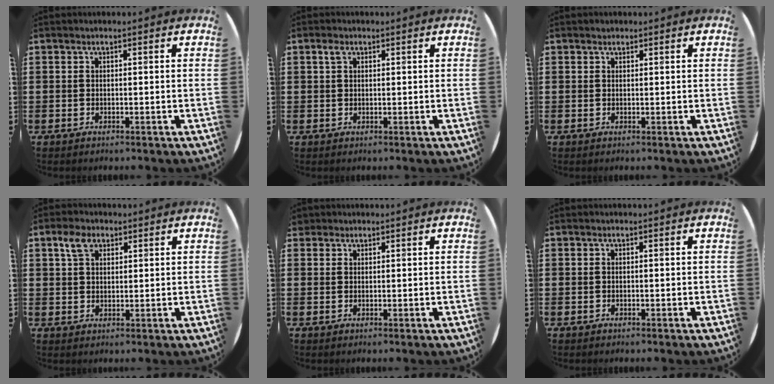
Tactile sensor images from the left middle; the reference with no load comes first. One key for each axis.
{"total": 1.4, "fx": 0.8, "fy": 1.0, "fz": 0.6, "tx": -0.006, "ty": 0.002, "tz": 0.013}
{"total": 0.5, "fx": 0.4, "fy": 0.3, "fz": -0.1, "tx": 0.011, "ty": 0.001, "tz": 0.006}
{"total": 3.5, "fx": 2.2, "fy": 2.1, "fz": 1.6, "tx": -0.029, "ty": 0.005, "tz": 0.039}
{"total": 1.1, "fx": 1.0, "fy": 0.4, "fz": -0.1, "tx": 0.001, "ty": 0.003, "tz": 0.019}
{"total": 0.0}